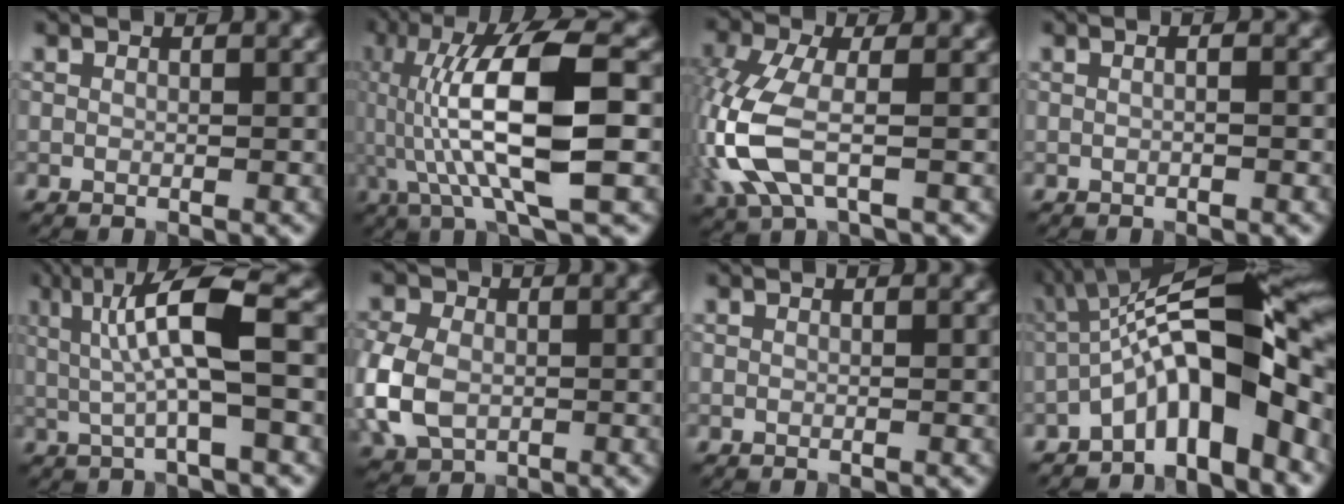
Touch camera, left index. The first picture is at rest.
{"total": 11.0, "force": [-0.6, 2.8, 10.7], "torque": [-0.203, 0.014, -0.009]}
{"total": 6.1, "force": [-1.3, 2.5, 5.5], "torque": [-0.144, -0.001, -0.030]}
{"total": 0.9, "force": [0.1, 0.3, 0.9], "torque": [-0.010, -0.008, -0.006]}
{"total": 7.0, "force": [1.2, 1.3, 6.8], "torque": [-0.125, 0.011, 0.017]}
{"total": 7.3, "force": [-1.1, 5.5, 4.7], "torque": [-0.122, -0.009, -0.019]}
{"total": 0.0}
{"total": 12.5, "force": [-3.8, 3.9, 11.3], "torque": [-0.173, 0.021, -0.070]}